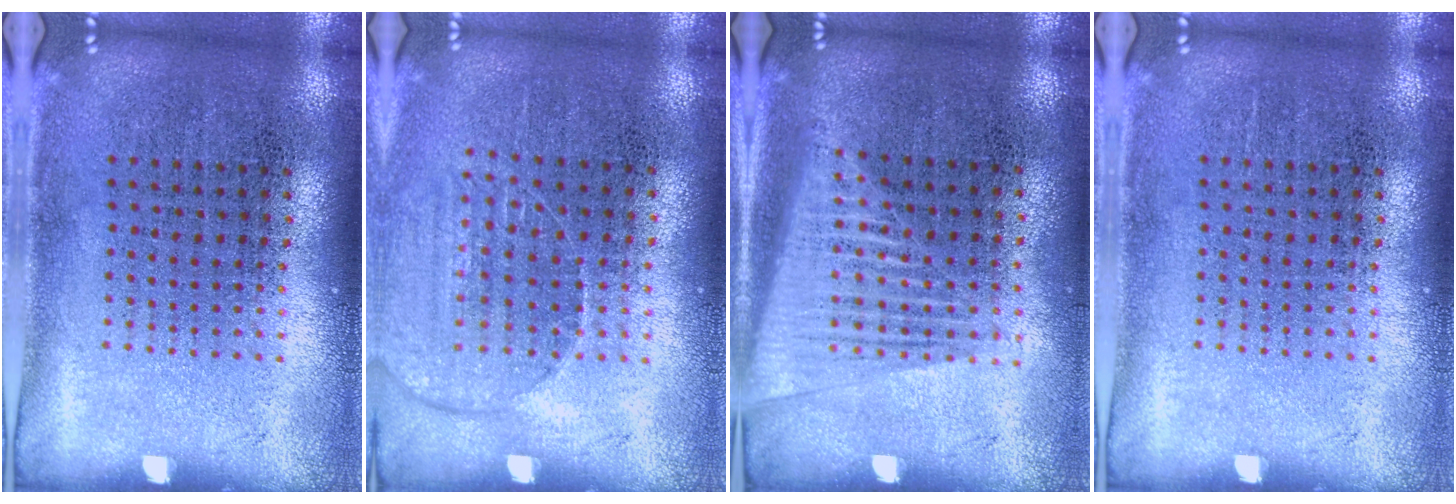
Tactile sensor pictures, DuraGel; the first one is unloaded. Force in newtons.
{"total": 1.4, "press": 1.3, "slide": 0.3}
{"total": 1.5, "press": 1.4, "slide": 0.6}
{"total": 0.0}